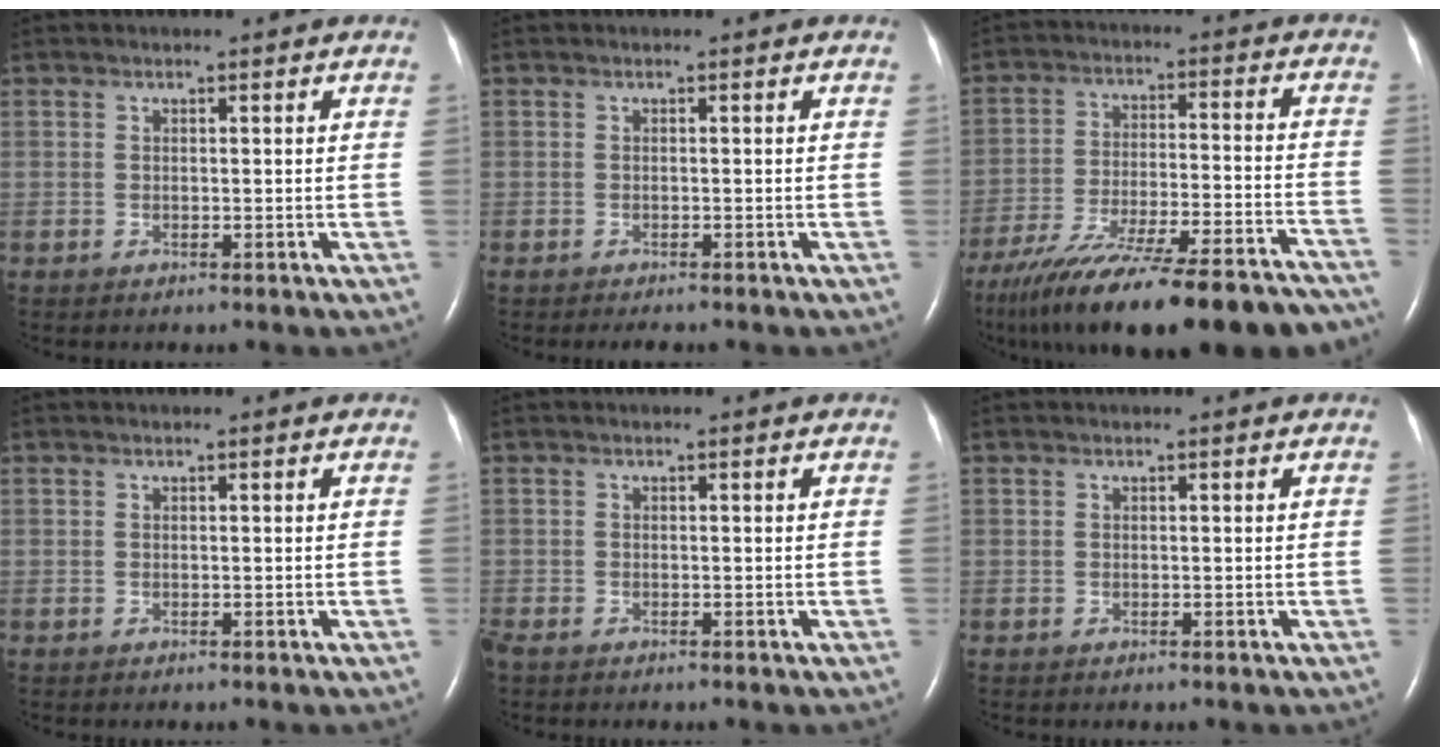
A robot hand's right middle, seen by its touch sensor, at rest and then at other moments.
{"total": 1.8, "force": [-1.6, 0.3, 0.9], "torque": [-0.015, -0.005, -0.016]}
{"total": 28.3, "force": [-23.0, 4.3, 16.0], "torque": [-0.220, -0.041, -0.335]}
{"total": 0.0}
{"total": 0.9, "force": [-0.8, 0.2, 0.4], "torque": [-0.017, -0.005, -0.015]}
{"total": 0.0}